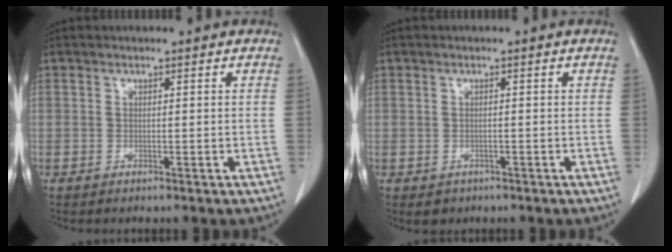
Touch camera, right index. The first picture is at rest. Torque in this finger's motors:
{"motor_torque": [-0.45, -0.25, -0.63, -0.12]}